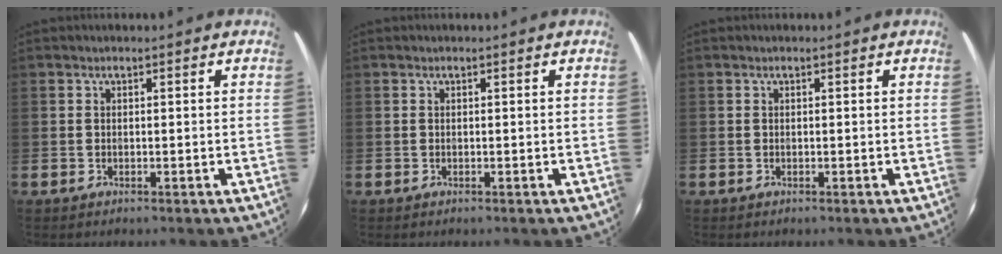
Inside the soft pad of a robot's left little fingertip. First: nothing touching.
{"total": 0.0}
{"total": 0.0}